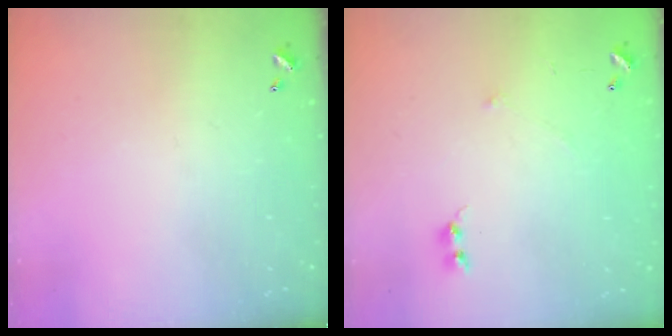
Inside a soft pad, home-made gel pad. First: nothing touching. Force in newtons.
{"total": 6.3, "press": 6.3, "slide": 0.4}